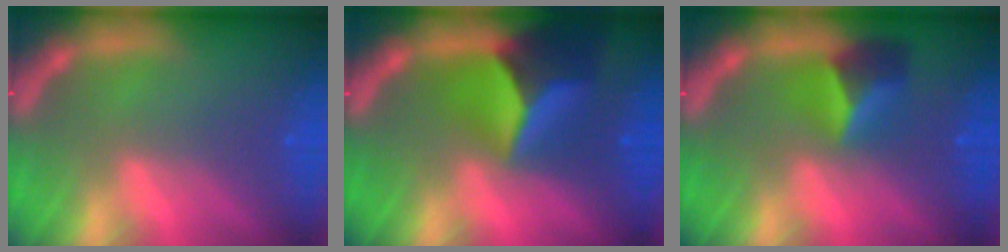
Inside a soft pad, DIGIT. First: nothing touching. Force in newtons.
{"total": 8.4}
{"total": 4.0}